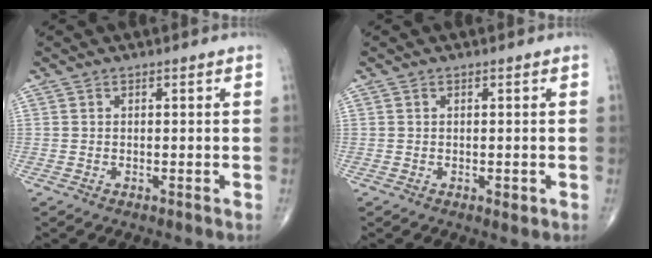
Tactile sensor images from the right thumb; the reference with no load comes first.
{"total": 1.5, "force": [-0.2, 0.8, 1.2], "torque": [-0.015, -0.003, -0.001]}